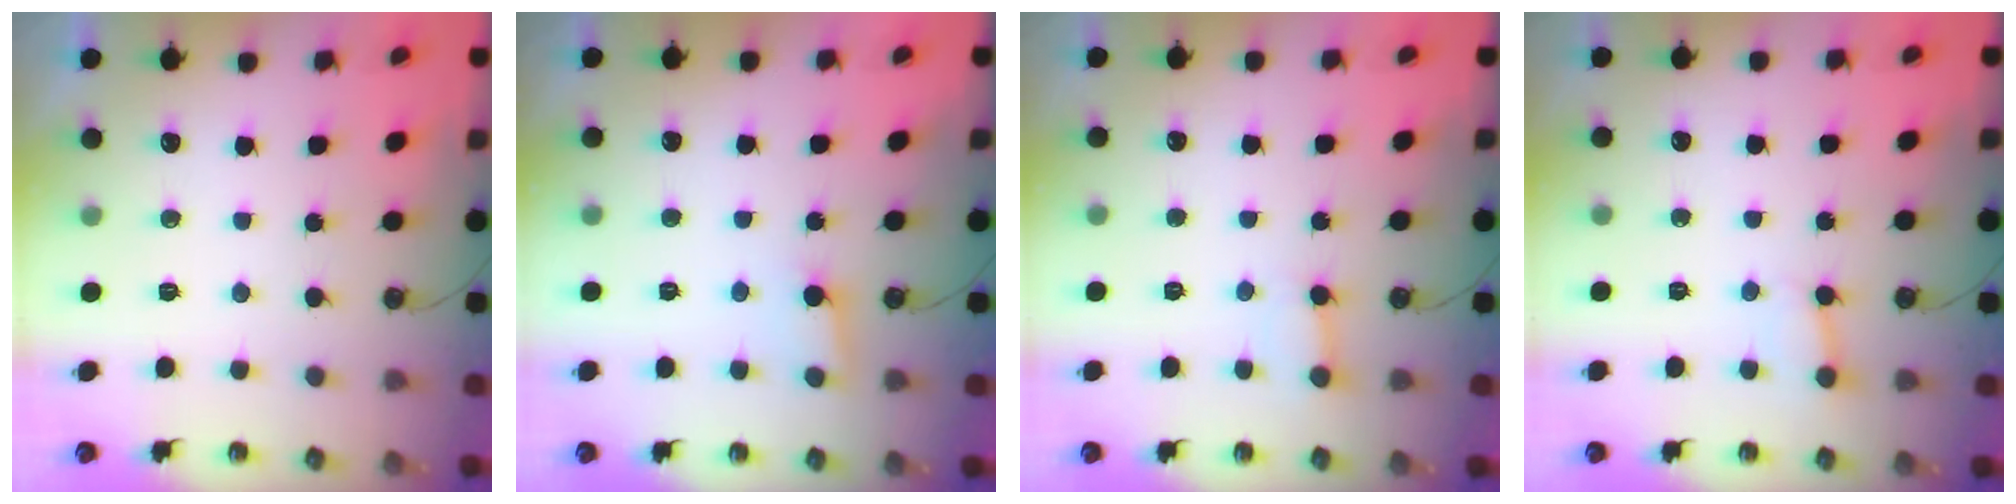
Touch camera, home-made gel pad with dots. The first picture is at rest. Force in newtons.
{"total": 4.3, "press": 4.2, "slide": 0.6}
{"total": 2.6, "press": 2.6, "slide": 0.3}
{"total": 6.1, "press": 6.1, "slide": 0.5}